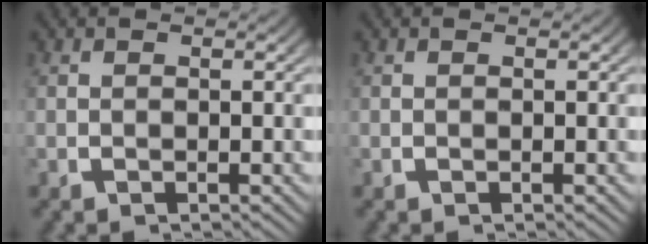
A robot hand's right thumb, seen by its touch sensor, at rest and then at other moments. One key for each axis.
{"total": 0.0}